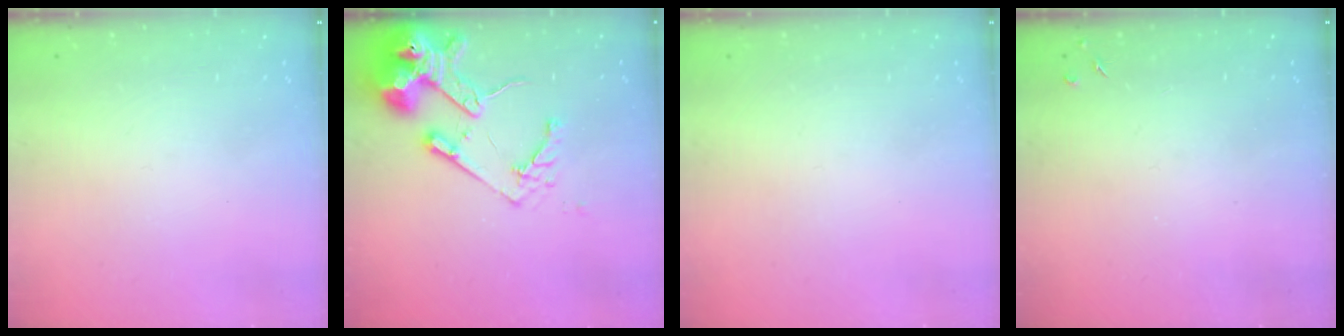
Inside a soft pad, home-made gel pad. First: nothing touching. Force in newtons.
{"total": 15.5, "press": 15.4, "slide": 2.1}
{"total": 0.0}
{"total": 2.5, "press": 2.5, "slide": 0.5}